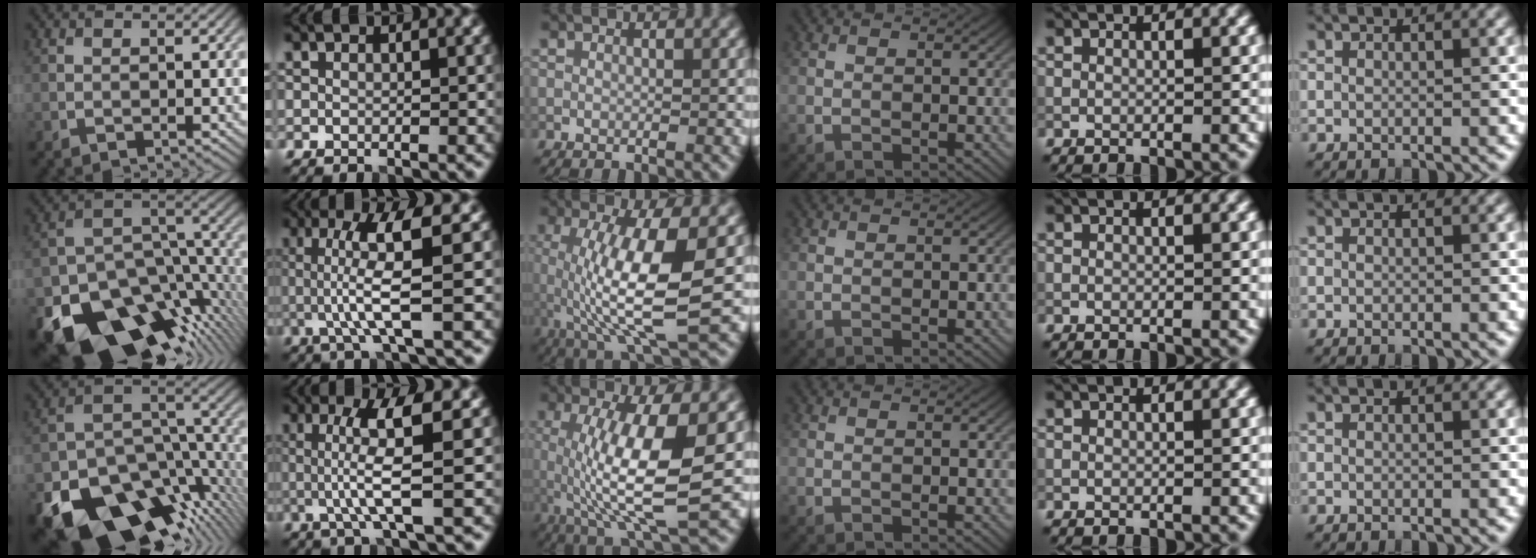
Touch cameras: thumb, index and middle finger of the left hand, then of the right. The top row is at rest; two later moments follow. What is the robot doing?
{"motion": "lift_and_place", "object": "calculator"}